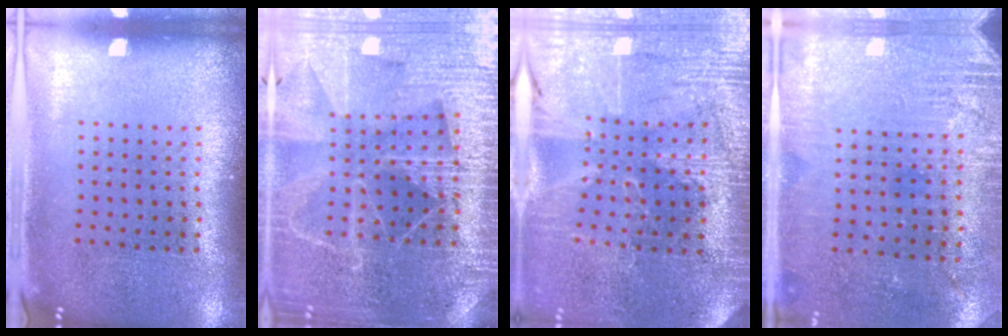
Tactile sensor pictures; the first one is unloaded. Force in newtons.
{"total": 4.9, "press": 4.5, "slide": 2.0}
{"total": 3.4, "press": 3.3, "slide": 0.8}
{"total": 2.9, "press": 2.7, "slide": 1.1}